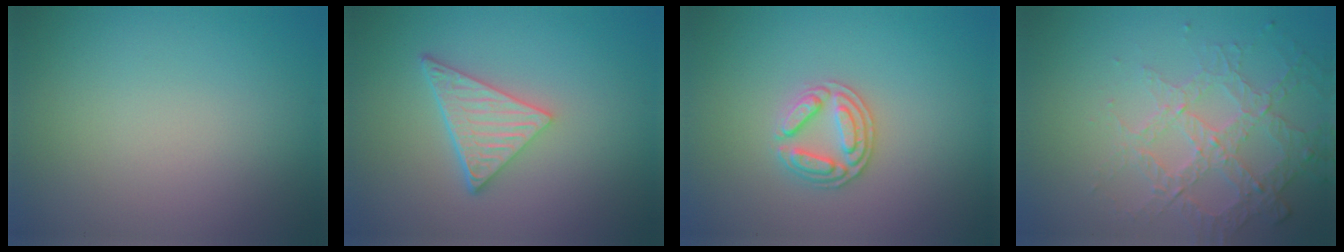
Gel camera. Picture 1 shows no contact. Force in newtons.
{"total": 4.7, "press": 3.4, "slide": 3.3}
{"total": 2.8, "press": 2.7, "slide": 0.7}
{"total": 3.8, "press": 3.3, "slide": 1.9}